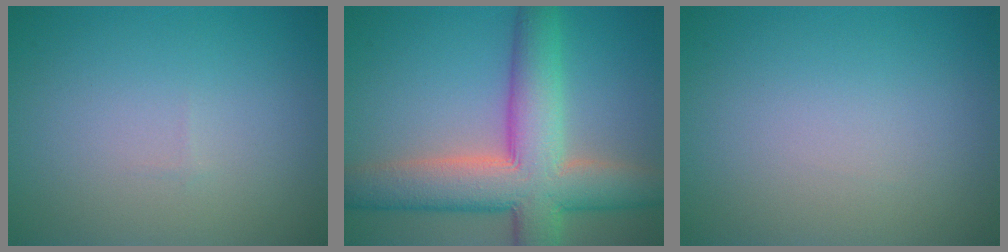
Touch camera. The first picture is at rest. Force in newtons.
{"total": 10.3, "press": 10.3, "slide": 0.6}
{"total": 0.0}